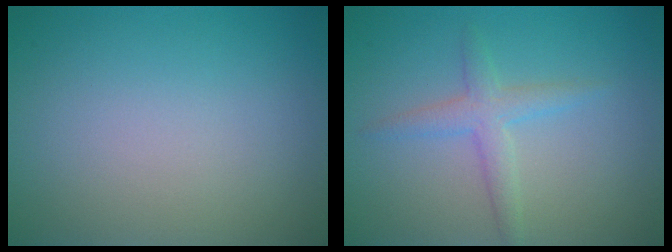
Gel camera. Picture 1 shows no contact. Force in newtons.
{"total": 2.3, "press": 2.3, "slide": 0.0}